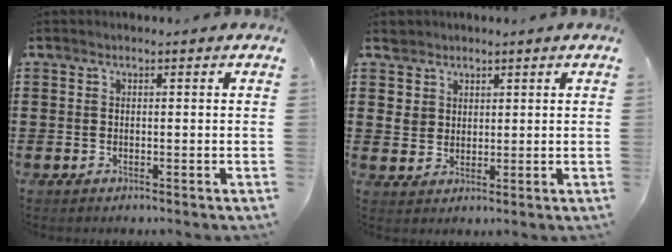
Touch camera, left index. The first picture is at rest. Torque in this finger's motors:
{"motor_torque": [0.39, -0.29, 0.11, 0.01]}